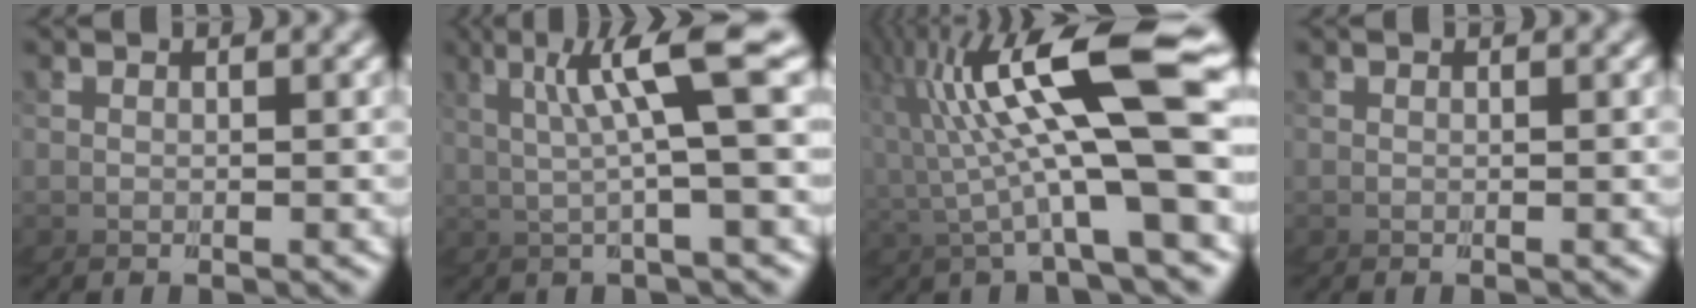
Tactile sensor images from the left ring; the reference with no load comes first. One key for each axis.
{"total": 4.3, "fx": 2.1, "fy": -2.0, "fz": 3.1, "tx": -0.052, "ty": 0.038, "tz": 0.023}
{"total": 8.8, "fx": 2.3, "fy": 1.8, "fz": 8.2, "tx": -0.149, "ty": 0.037, "tz": 0.031}
{"total": 0.0}